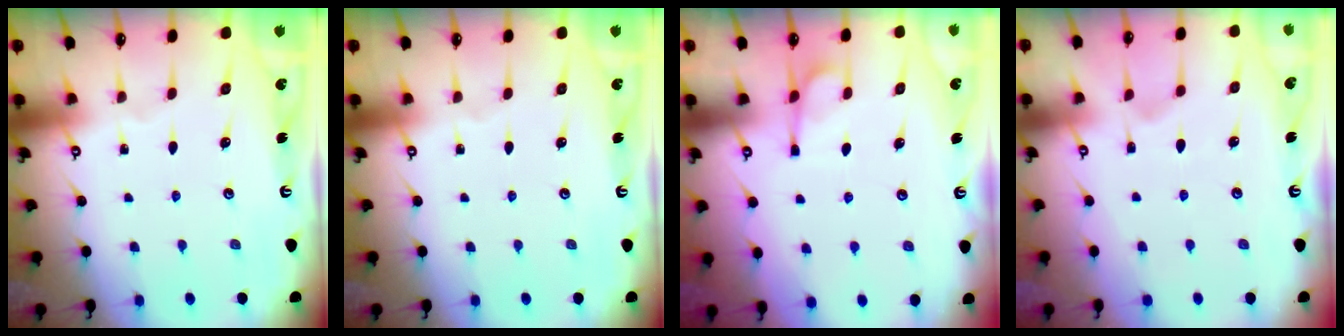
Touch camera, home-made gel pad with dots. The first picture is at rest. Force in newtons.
{"total": 0.0}
{"total": 1.1, "press": 0.0, "slide": 1.1}
{"total": 2.2, "press": 1.9, "slide": 1.1}